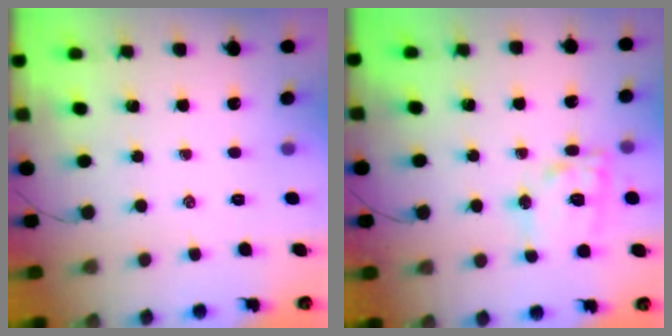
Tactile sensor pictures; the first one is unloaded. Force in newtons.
{"total": 13.6, "press": 13.5, "slide": 1.6}